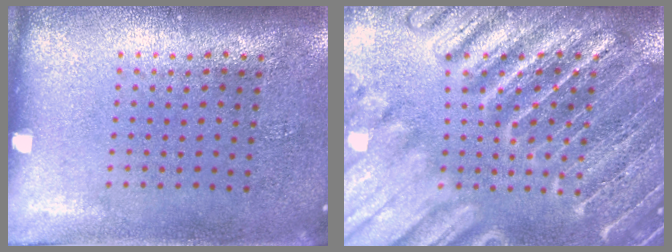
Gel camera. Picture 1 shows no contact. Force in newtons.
{"total": 4.4, "press": 4.4, "slide": 0.5}